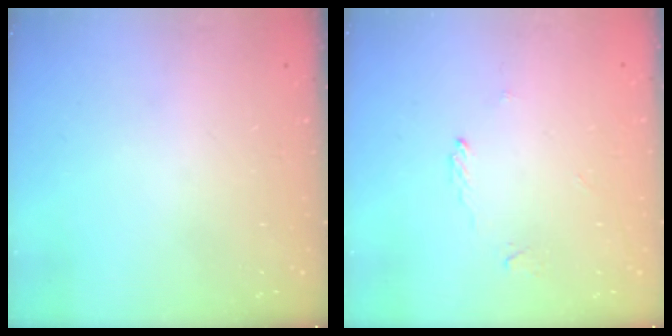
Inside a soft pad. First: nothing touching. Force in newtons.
{"total": 1.9, "press": 1.9, "slide": 0.2}